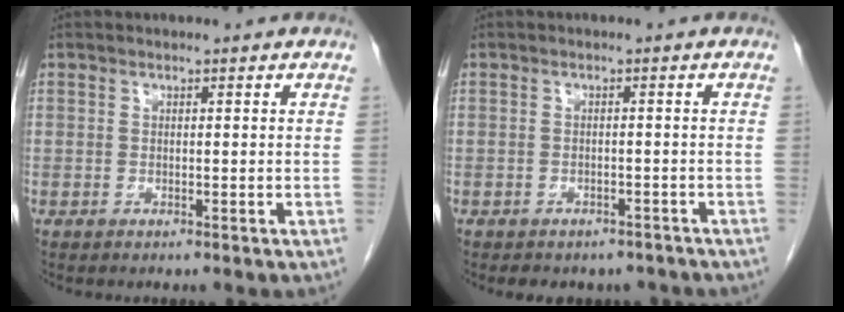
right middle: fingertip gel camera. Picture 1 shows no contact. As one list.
[{"total": 6.2, "force": [-5.3, 3.0, 1.2], "torque": [-0.010, 0.011, -0.057]}]